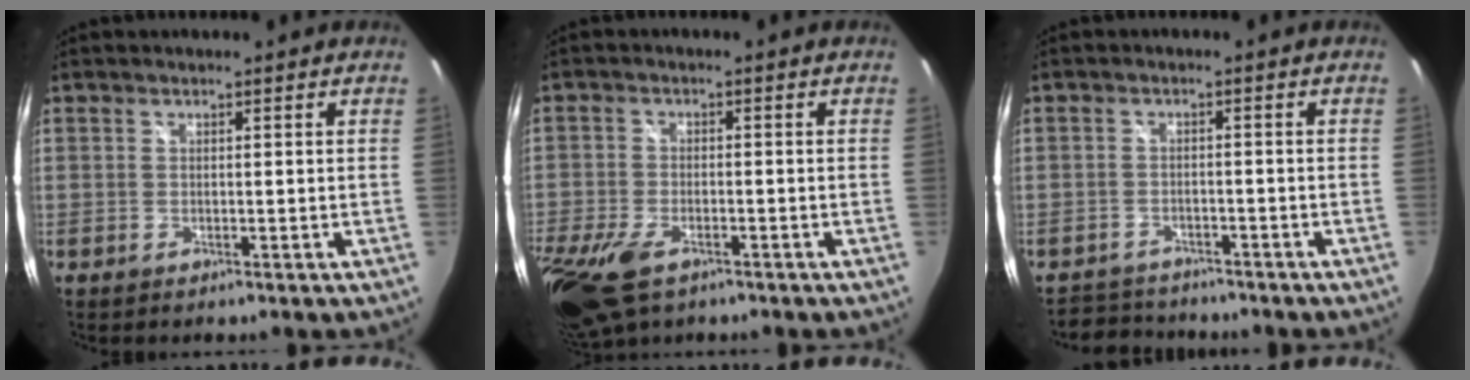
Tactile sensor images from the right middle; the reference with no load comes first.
{"total": 13.0, "force": [-7.6, 6.7, 8.1], "torque": [-0.217, -0.042, -0.136]}
{"total": 4.3, "force": [-3.9, 1.7, -0.3], "torque": [-0.008, 0.016, -0.068]}